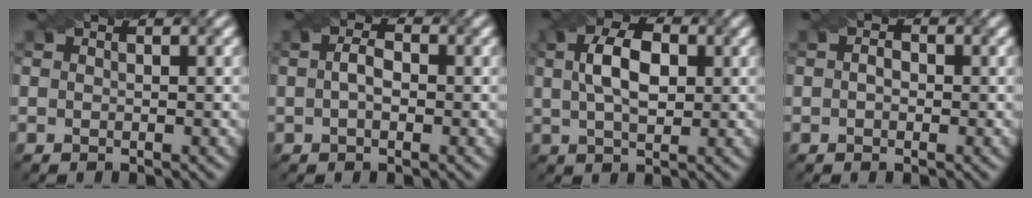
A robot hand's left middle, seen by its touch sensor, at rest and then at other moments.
{"total": 2.1, "force": [-0.1, 1.2, 1.7], "torque": [-0.033, 0.004, -0.004]}
{"total": 5.5, "force": [1.1, 3.0, 4.4], "torque": [-0.086, 0.009, 0.016]}
{"total": 1.7, "force": [0.2, 1.2, 1.1], "torque": [-0.015, -0.002, -0.009]}